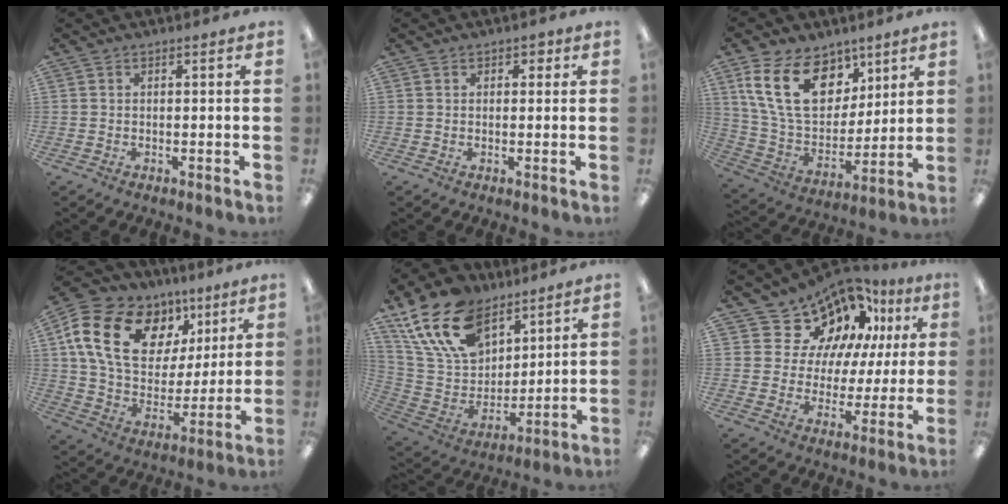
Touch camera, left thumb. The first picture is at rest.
{"total": 1.8, "force": [0.8, 1.4, 0.8], "torque": [0.001, -0.003, 0.009]}
{"total": 20.7, "force": [9.6, 13.6, 12.2], "torque": [-0.242, -0.023, 0.177]}
{"total": 21.8, "force": [9.3, 15.0, 12.7], "torque": [-0.227, -0.019, 0.172]}
{"total": 20.1, "force": [12.5, 12.3, 9.9], "torque": [-0.210, -0.054, 0.236]}
{"total": 15.0, "force": [10.9, 9.2, 4.7], "torque": [-0.109, -0.075, 0.202]}